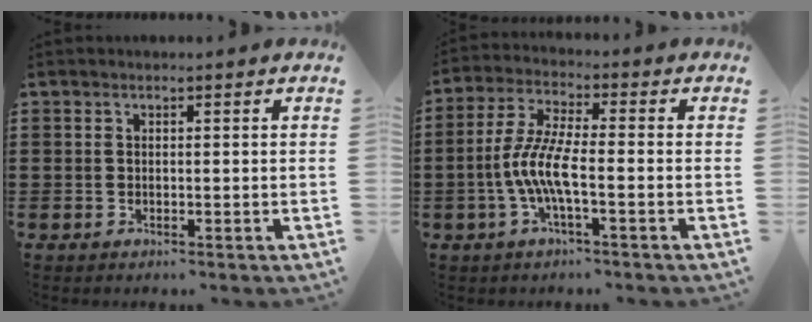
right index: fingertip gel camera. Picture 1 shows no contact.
{"total": 7.3, "force": [-2.4, 1.6, 6.7], "torque": [-0.163, -0.015, -0.055]}